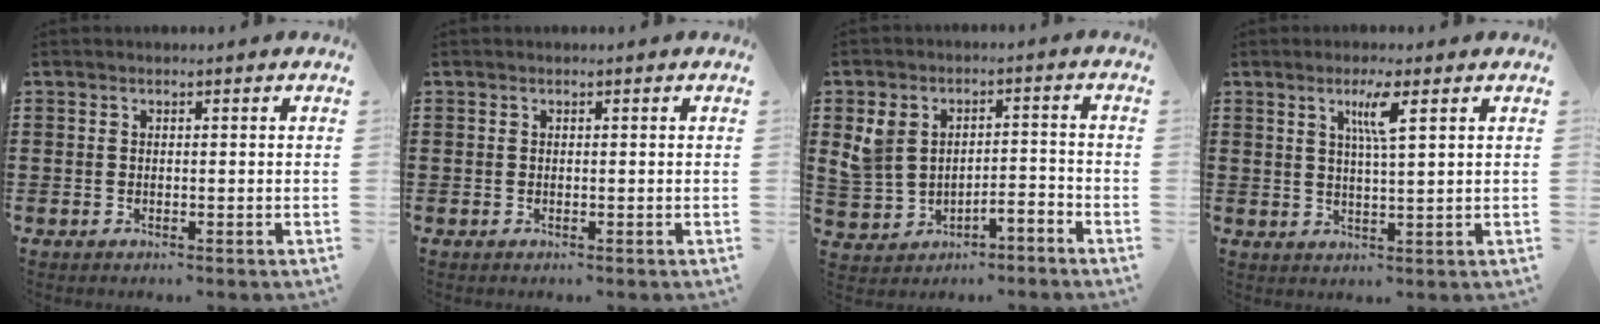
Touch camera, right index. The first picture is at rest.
{"total": 0.0}
{"total": 4.2, "force": [-1.5, 3.2, 2.3], "torque": [-0.065, 0.008, -0.034]}
{"total": 4.3, "force": [2.1, 0.1, 3.8], "torque": [-0.073, -0.002, 0.031]}